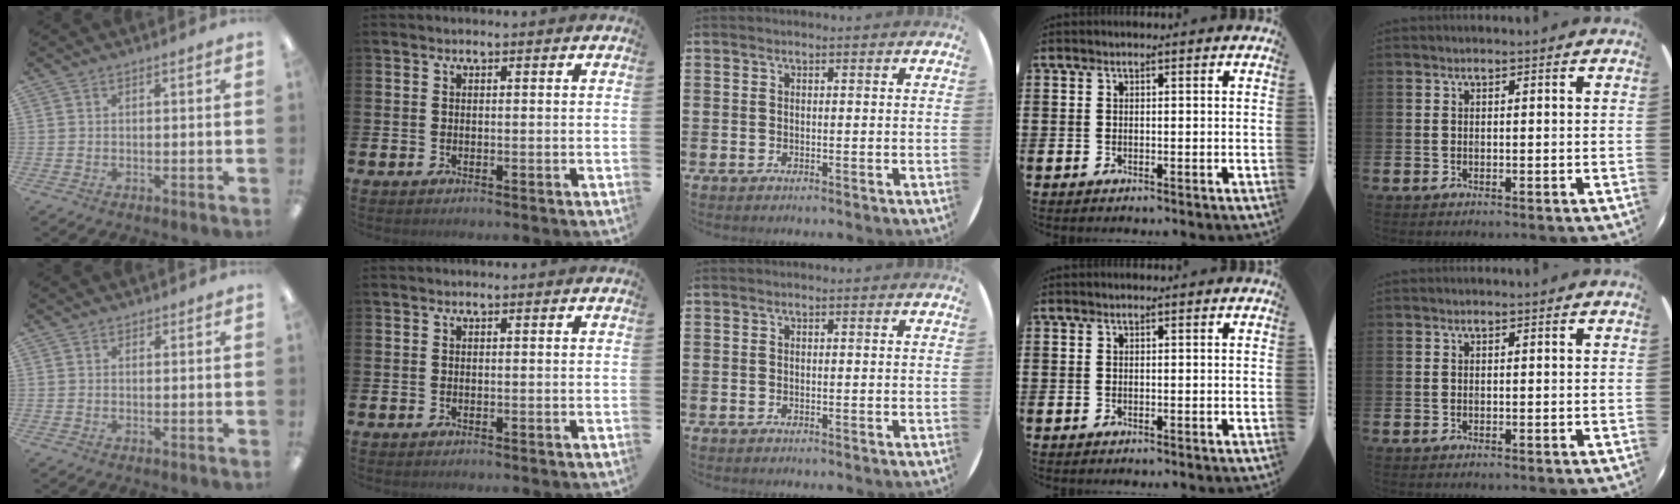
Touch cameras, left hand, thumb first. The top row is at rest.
{}